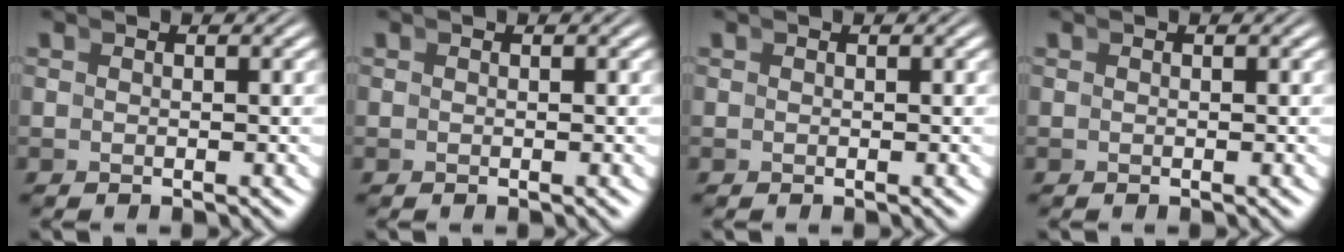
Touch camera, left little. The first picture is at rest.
{"total": 0.0}
{"total": 0.0}
{"total": 0.0}